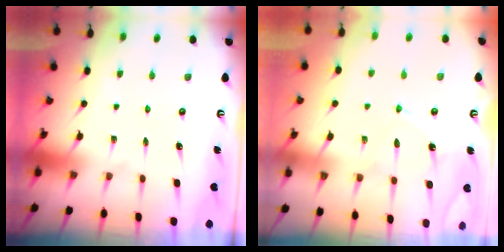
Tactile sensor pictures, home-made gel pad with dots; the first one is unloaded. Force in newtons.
{"total": 8.0, "press": 8.0, "slide": 0.8}